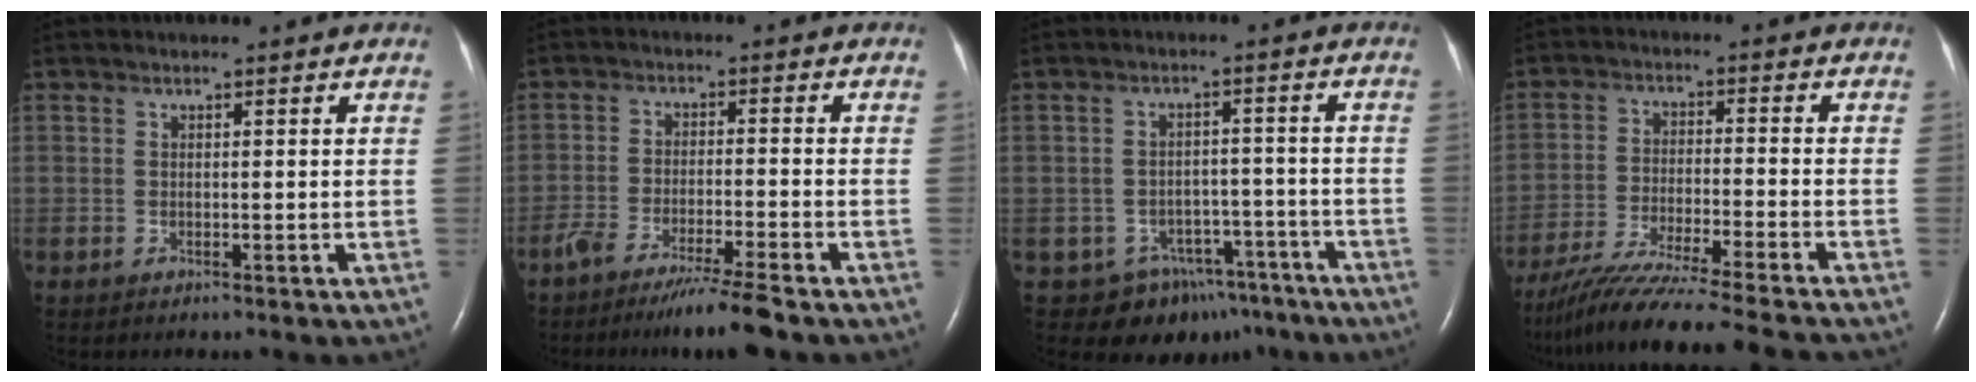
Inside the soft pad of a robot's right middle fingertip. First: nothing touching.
{"total": 7.7, "force": [-6.1, -0.8, 4.5], "torque": [-0.072, -0.022, -0.105]}
{"total": 9.1, "force": [-6.3, 6.5, 1.5], "torque": [-0.004, 0.030, -0.076]}
{"total": 19.1, "force": [-16.8, -1.4, 8.8], "torque": [-0.158, -0.055, -0.271]}